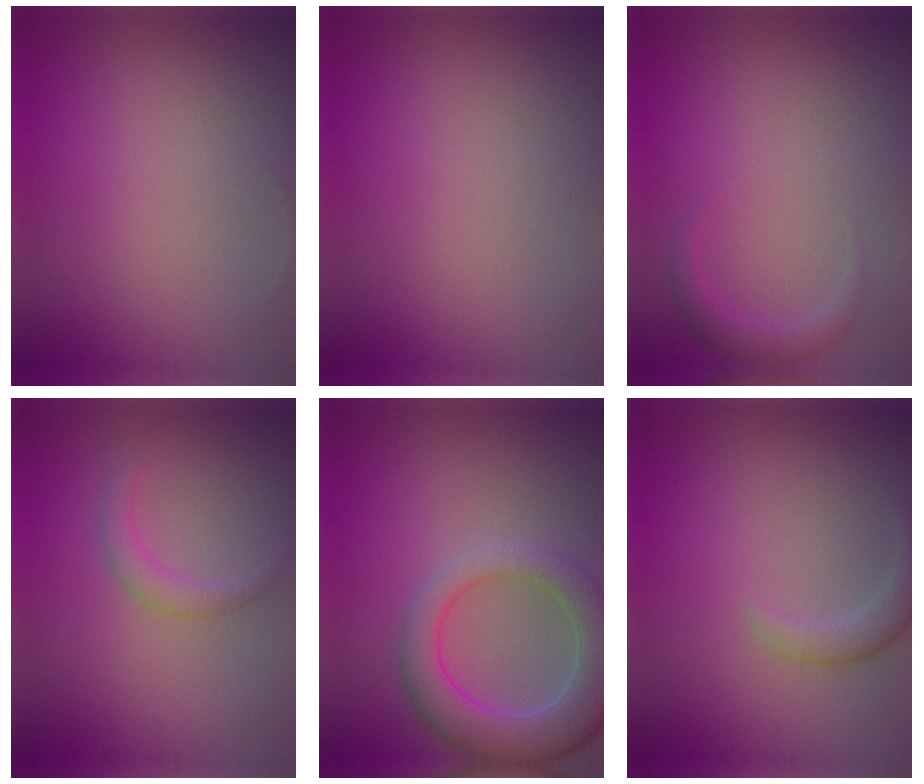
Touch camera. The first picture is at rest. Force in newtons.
{"total": 0.0}
{"total": 1.7, "press": 1.7, "slide": 0.1}
{"total": 1.7, "press": 1.7, "slide": 0.1}
{"total": 6.5, "press": 6.5, "slide": 0.7}
{"total": 2.2, "press": 2.2, "slide": 0.2}